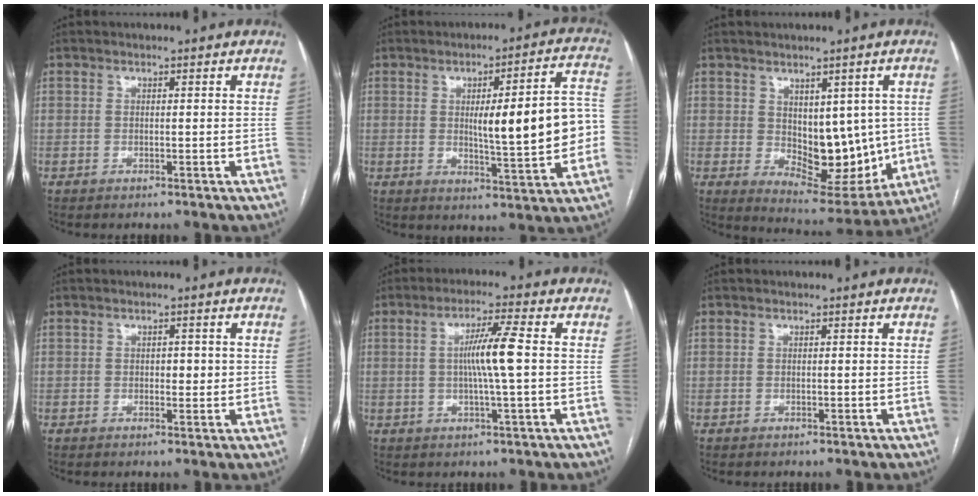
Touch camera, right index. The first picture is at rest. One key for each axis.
{"total": 15.1, "fx": -0.4, "fy": 2.4, "fz": 14.9, "tx": -0.192, "ty": 0.024, "tz": 0.001}
{"total": 11.7, "fx": 0.0, "fy": 6.5, "fz": 9.8, "tx": -0.120, "ty": -0.006, "tz": 0.028}
{"total": 2.0, "fx": 0.1, "fy": 1.2, "fz": 1.7, "tx": -0.020, "ty": 0.001, "tz": 0.002}
{"total": 6.7, "fx": 0.3, "fy": -0.5, "fz": 6.7, "tx": -0.123, "ty": 0.002, "tz": 0.003}
{"total": 0.0}